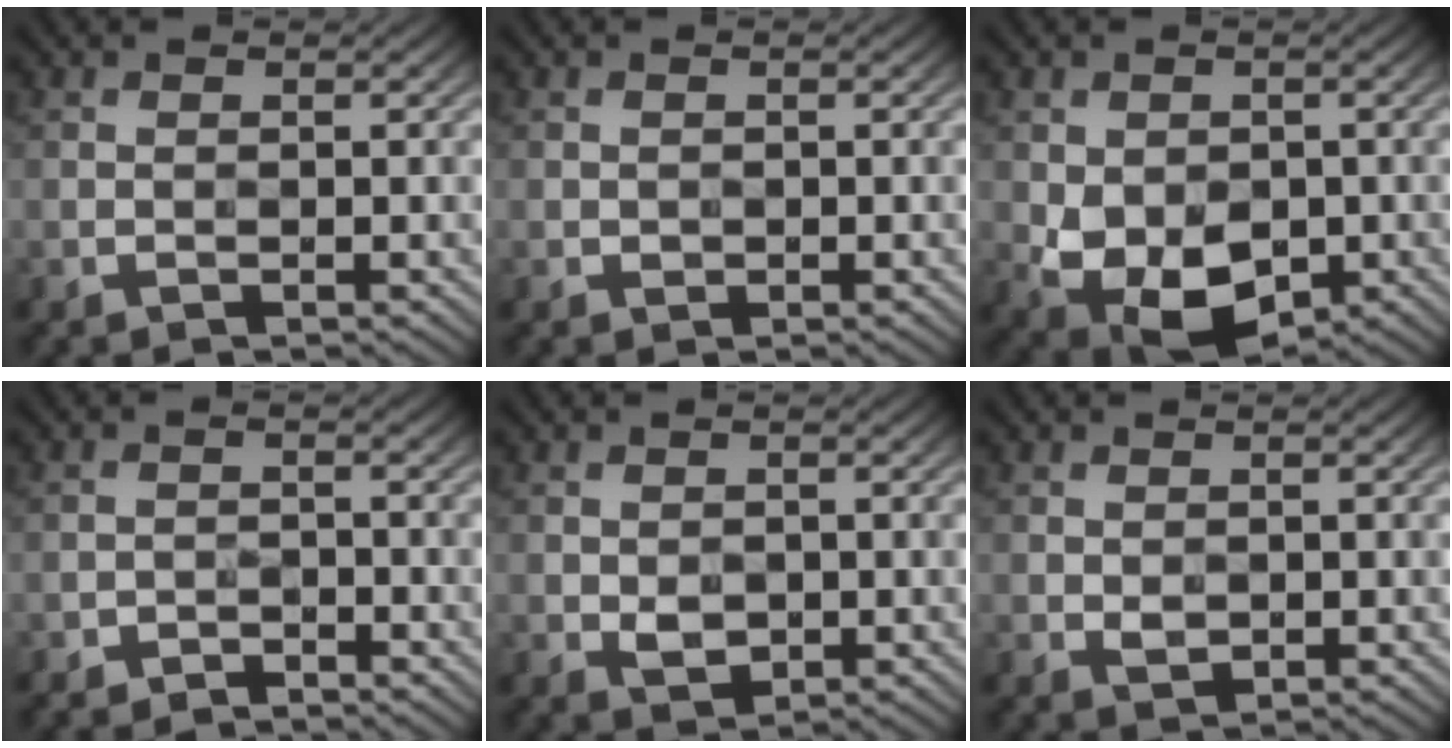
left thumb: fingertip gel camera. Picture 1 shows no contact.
{"total": 0.6, "force": [-0.2, 0.5, 0.3], "torque": [-0.002, -0.003, -0.004]}
{"total": 8.6, "force": [-2.1, 5.8, 6.0], "torque": [-0.124, -0.029, -0.030]}
{"total": 2.3, "force": [-2.1, 0.6, 0.5], "torque": [-0.006, 0.001, -0.042]}
{"total": 2.3, "force": [-0.4, 1.7, 1.5], "torque": [-0.031, -0.007, -0.005]}
{"total": 1.3, "force": [0.0, 0.9, 0.9], "torque": [-0.019, -0.003, 0.003]}